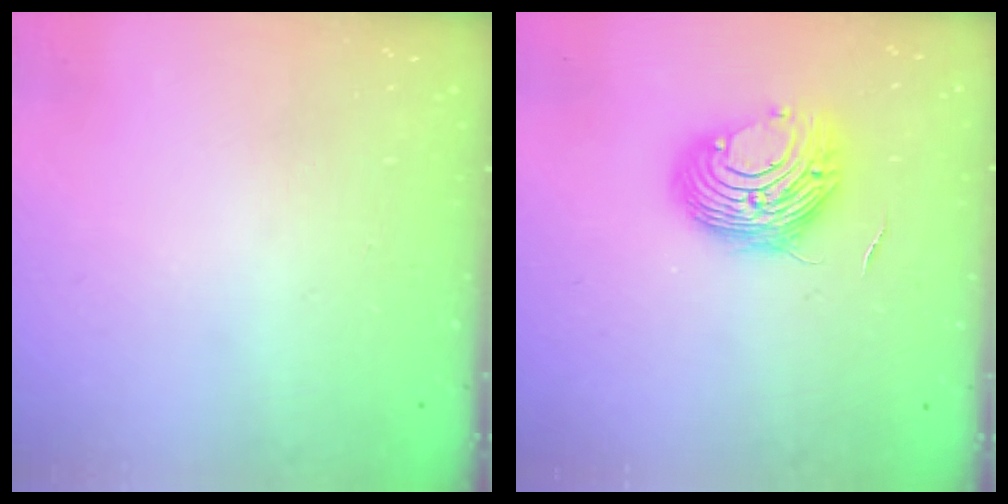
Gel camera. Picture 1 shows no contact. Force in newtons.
{"total": 10.4, "press": 10.4, "slide": 0.4}